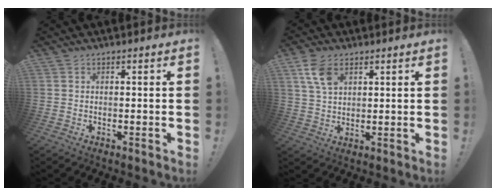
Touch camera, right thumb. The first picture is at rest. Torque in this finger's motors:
{"motor_torque": [-0.05, 0.21, 0.72, 0.28, 0.04]}